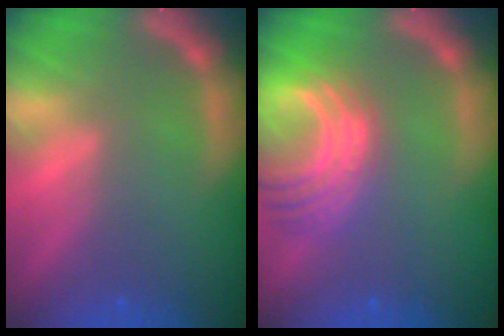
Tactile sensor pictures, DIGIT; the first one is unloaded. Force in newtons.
{"total": 8.5}